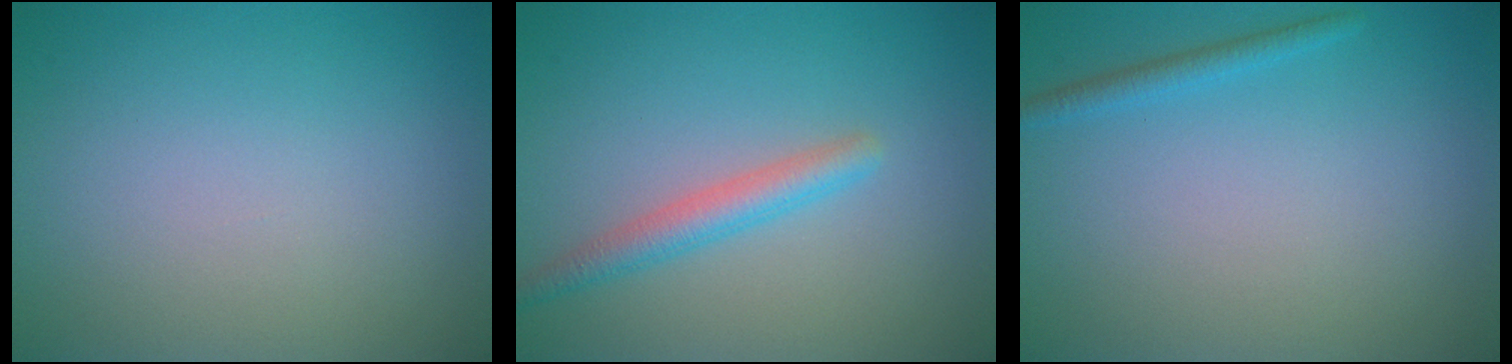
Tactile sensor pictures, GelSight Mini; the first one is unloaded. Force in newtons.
{"total": 2.5, "press": 2.5, "slide": 0.1}
{"total": 1.3, "press": 1.3, "slide": 0.0}